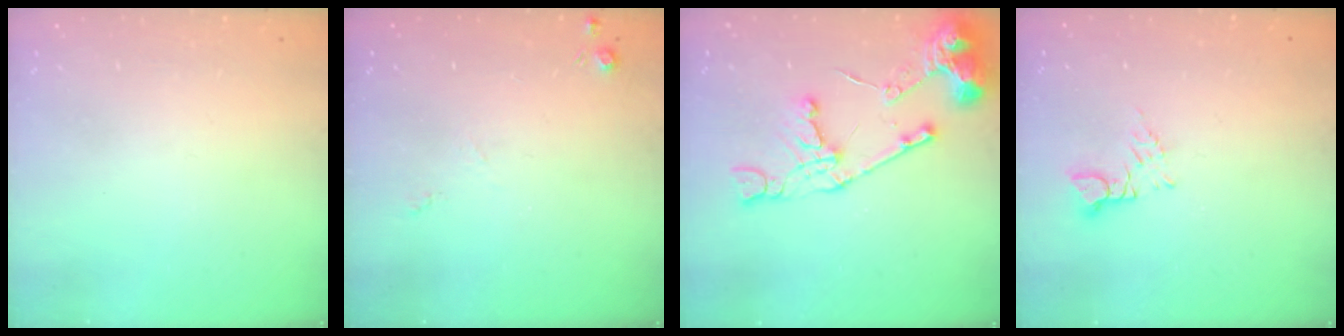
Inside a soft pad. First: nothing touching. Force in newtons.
{"total": 3.9, "press": 3.9, "slide": 0.6}
{"total": 16.2, "press": 16.1, "slide": 1.8}
{"total": 3.0, "press": 3.0, "slide": 0.4}